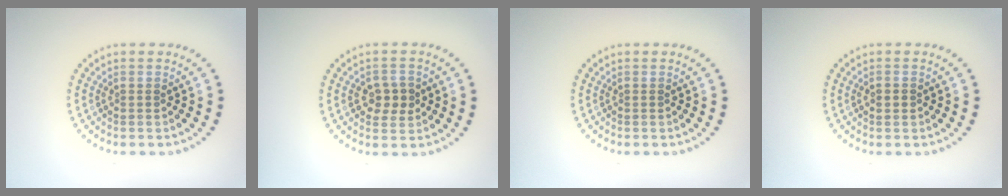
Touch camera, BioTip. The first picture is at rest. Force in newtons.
{"total": 2.6, "press": 2.6, "slide": 0.2}
{"total": 0.0}
{"total": 1.2, "press": 1.2, "slide": 0.1}